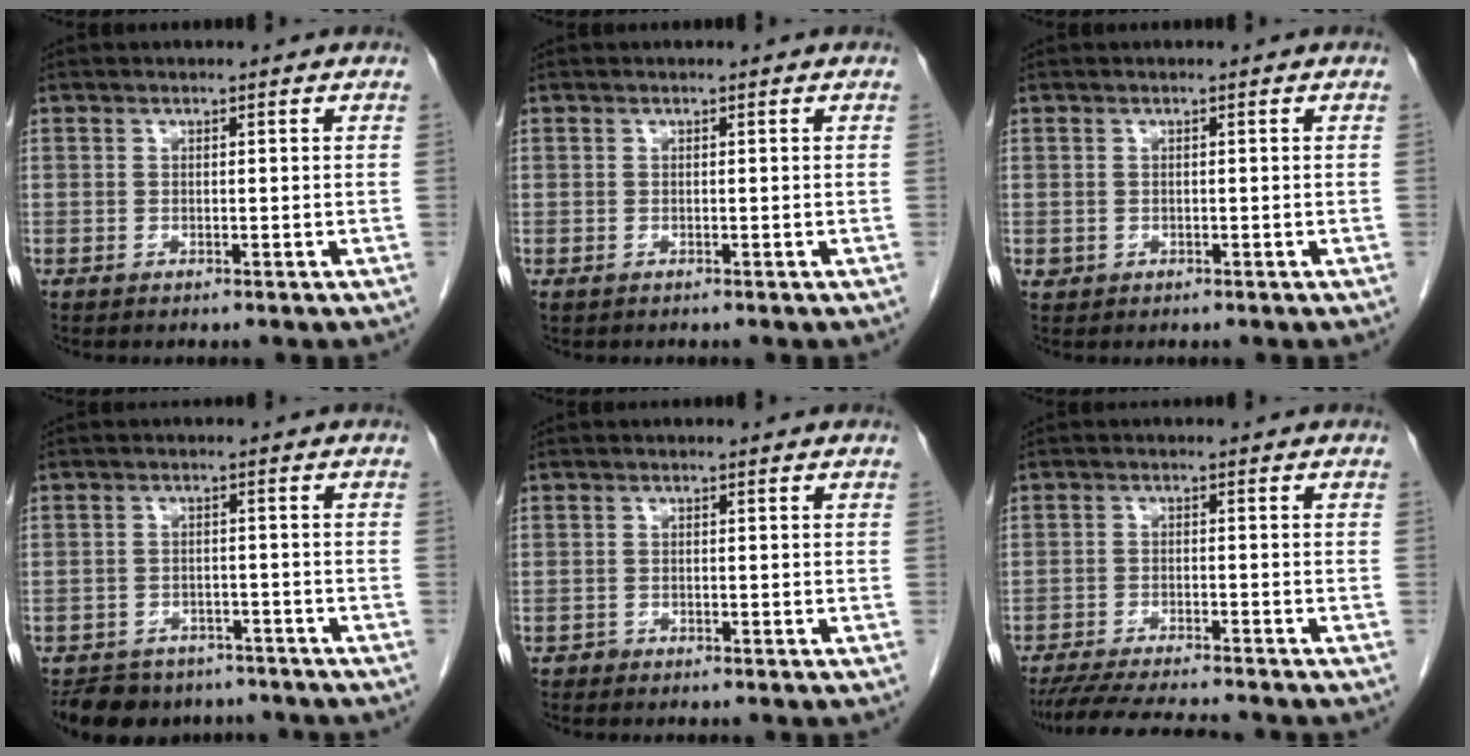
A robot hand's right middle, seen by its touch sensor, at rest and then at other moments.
{"total": 0.0}
{"total": 0.8, "force": [-0.2, 0.8, 0.2], "torque": [-0.004, 0.002, 0.002]}
{"total": 9.1, "force": [-7.5, 4.8, 2.0], "torque": [-0.029, 0.000, -0.099]}
{"total": 0.6, "force": [-0.5, 0.3, -0.1], "torque": [-0.004, 0.000, -0.011]}
{"total": 10.9, "force": [-9.9, 0.7, 4.6], "torque": [-0.071, -0.017, -0.150]}